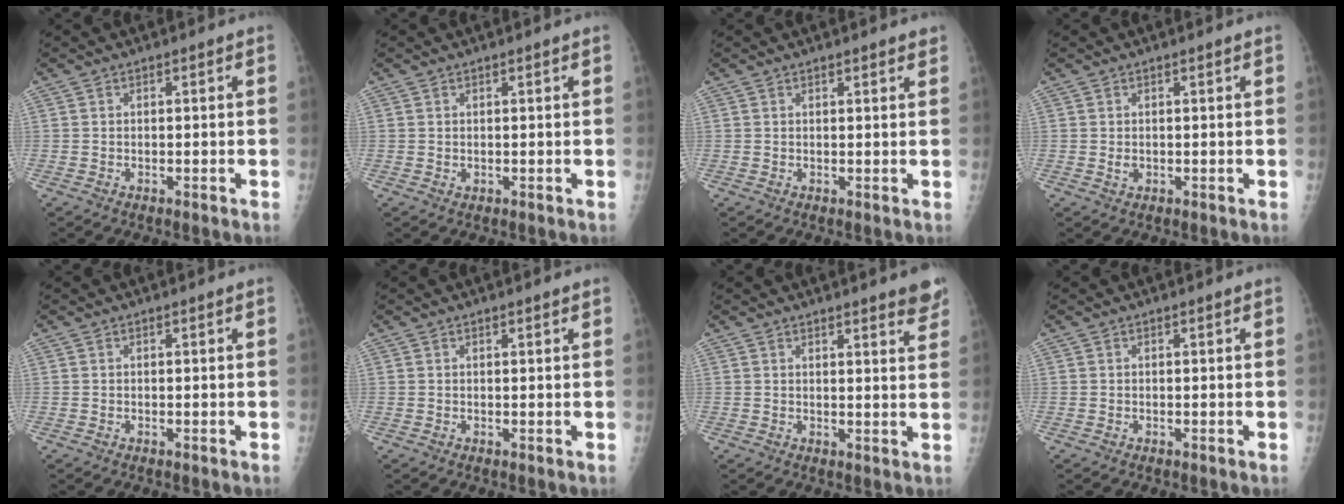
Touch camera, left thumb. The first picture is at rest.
{"total": 0.7, "force": [0.5, 0.2, 0.4], "torque": [-0.008, -0.003, 0.008]}
{"total": 2.1, "force": [1.8, 0.4, 1.1], "torque": [-0.007, -0.001, 0.021]}
{"total": 1.1, "force": [0.3, 0.6, 0.8], "torque": [-0.011, -0.003, 0.010]}
{"total": 0.0}
{"total": 0.9, "force": [0.7, 0.1, 0.5], "torque": [-0.006, 0.000, 0.012]}
{"total": 5.5, "force": [4.3, 0.8, 3.4], "torque": [-0.028, -0.020, 0.044]}
{"total": 0.0}